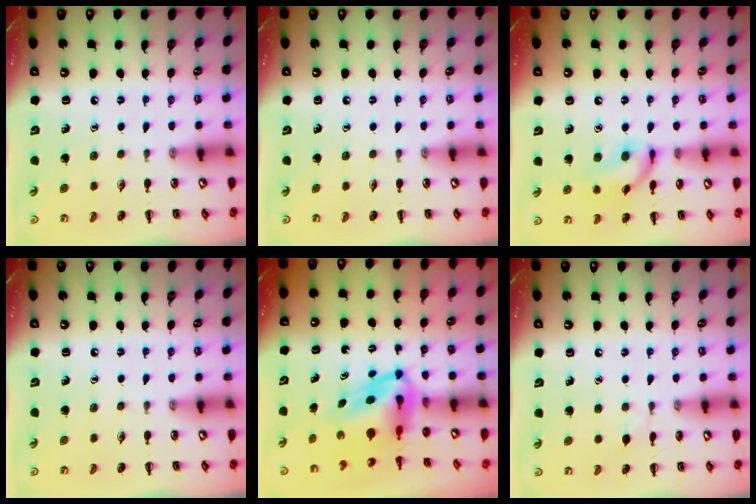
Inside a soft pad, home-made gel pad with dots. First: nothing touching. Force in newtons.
{"total": 0.0}
{"total": 12.3, "press": 12.3, "slide": 0.8}
{"total": 0.0}
{"total": 5.1, "press": 5.0, "slide": 1.1}
{"total": 3.6, "press": 3.3, "slide": 1.4}